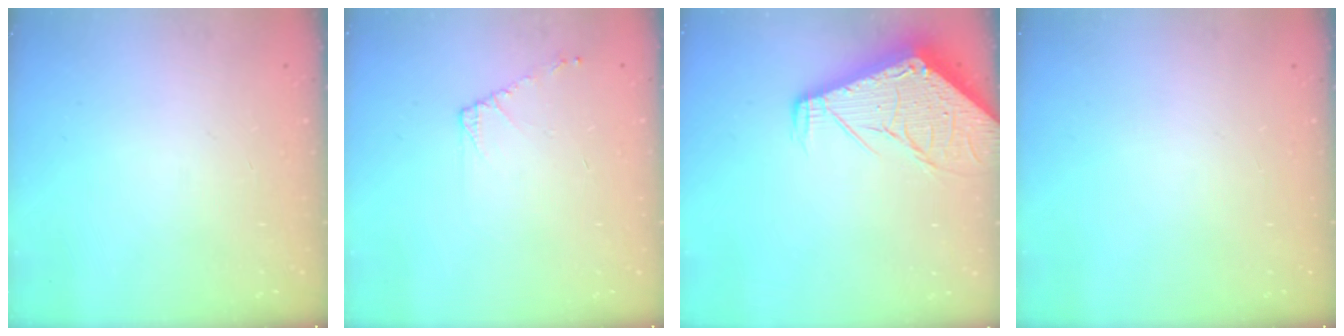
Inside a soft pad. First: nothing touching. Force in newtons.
{"total": 4.7, "press": 4.6, "slide": 0.8}
{"total": 10.4, "press": 10.3, "slide": 1.3}
{"total": 0.0}